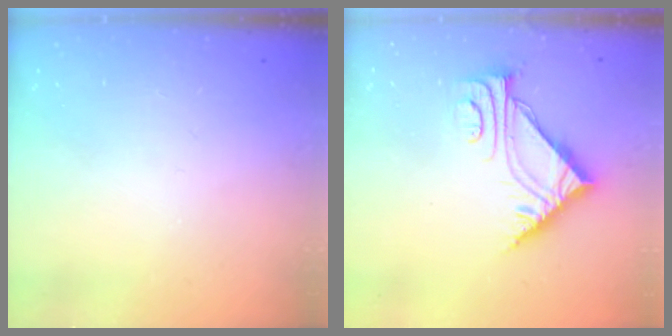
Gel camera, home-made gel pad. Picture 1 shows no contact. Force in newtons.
{"total": 7.7, "press": 7.7, "slide": 0.4}